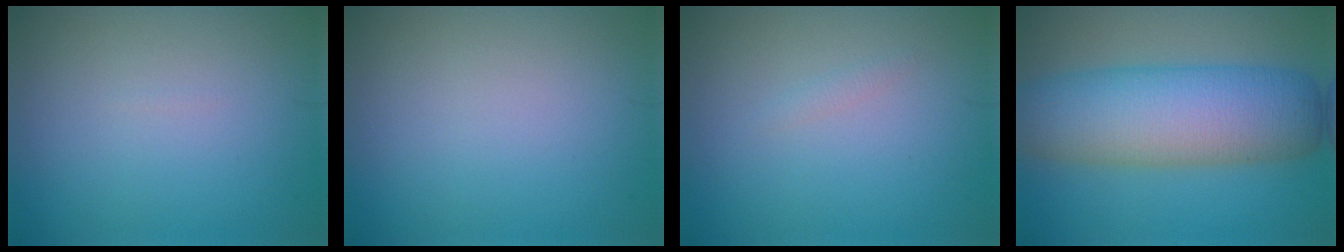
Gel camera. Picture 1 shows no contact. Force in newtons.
{"total": 0.0}
{"total": 0.5, "press": 0.5, "slide": 0.0}
{"total": 9.7, "press": 9.7, "slide": 0.3}